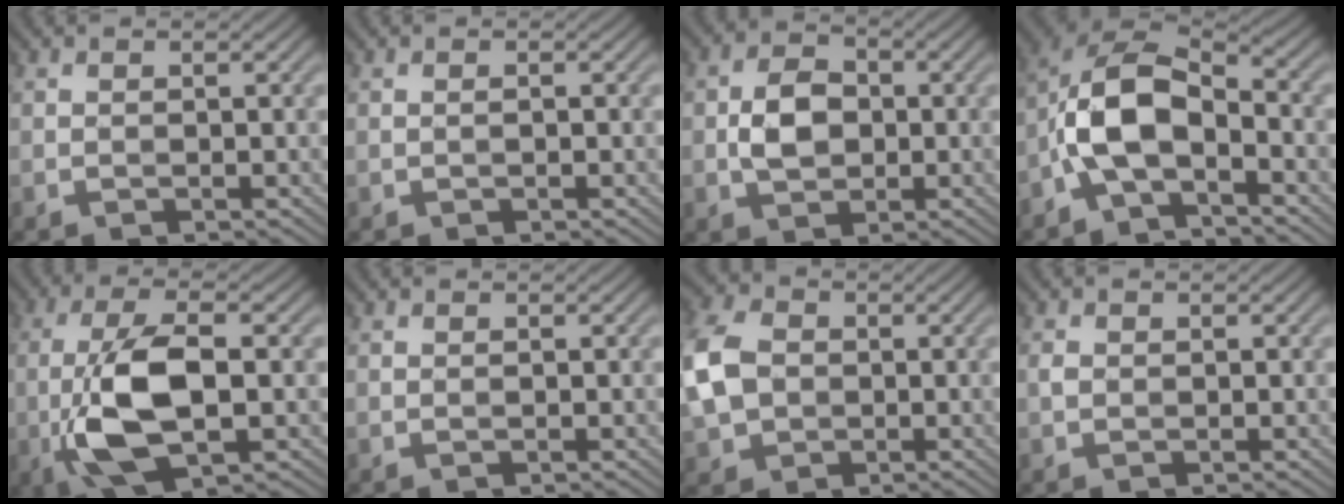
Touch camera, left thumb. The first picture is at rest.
{"total": 0.0}
{"total": 4.8, "force": [-0.3, 3.6, 3.1], "torque": [-0.060, 0.001, -0.008]}
{"total": 9.6, "force": [-2.9, 4.9, 7.7], "torque": [-0.163, 0.011, -0.071]}
{"total": 10.2, "force": [-1.9, 4.1, 9.2], "torque": [-0.196, 0.004, -0.036]}
{"total": 0.0}
{"total": 8.3, "force": [-0.1, 6.6, 5.1], "torque": [-0.153, 0.007, -0.015]}
{"total": 0.7, "force": [0.0, 0.6, 0.3], "torque": [-0.007, 0.000, 0.000]}